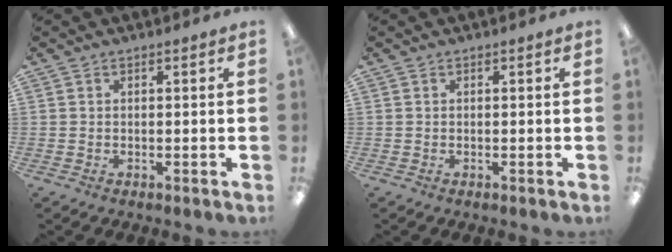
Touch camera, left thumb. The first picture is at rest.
{"total": 0.0}